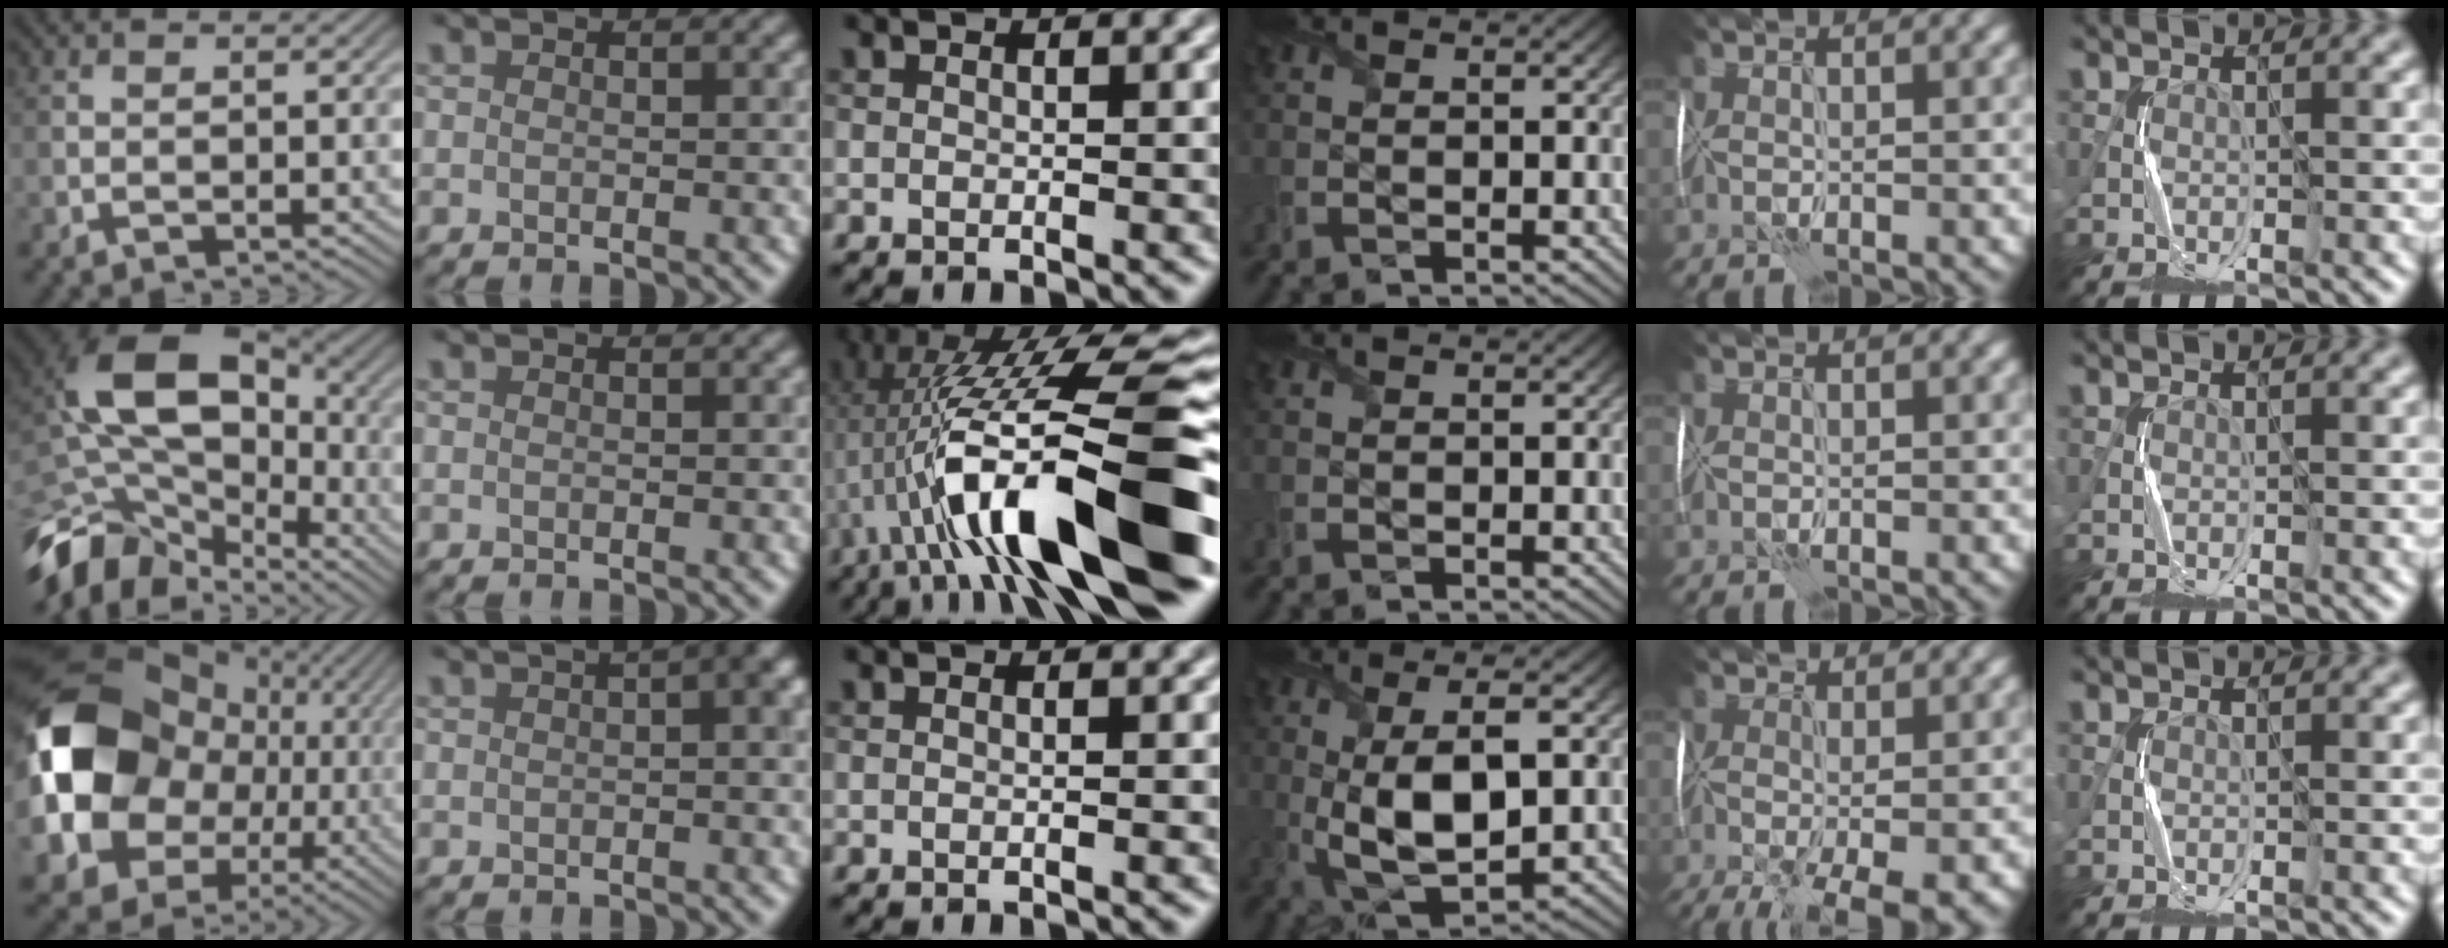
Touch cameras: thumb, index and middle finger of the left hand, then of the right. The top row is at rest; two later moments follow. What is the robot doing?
{"motion": "wrap", "object": "plastic wrap"}